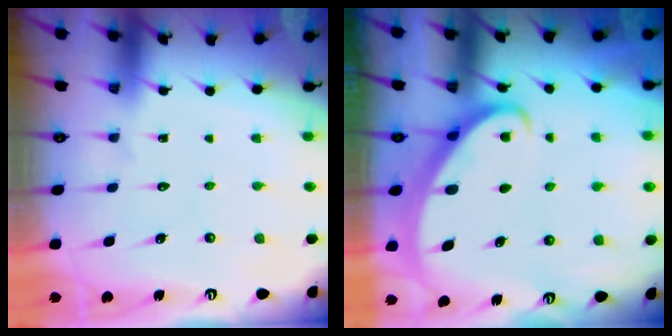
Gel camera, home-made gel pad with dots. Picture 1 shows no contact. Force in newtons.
{"total": 2.6, "press": 2.6, "slide": 0.2}